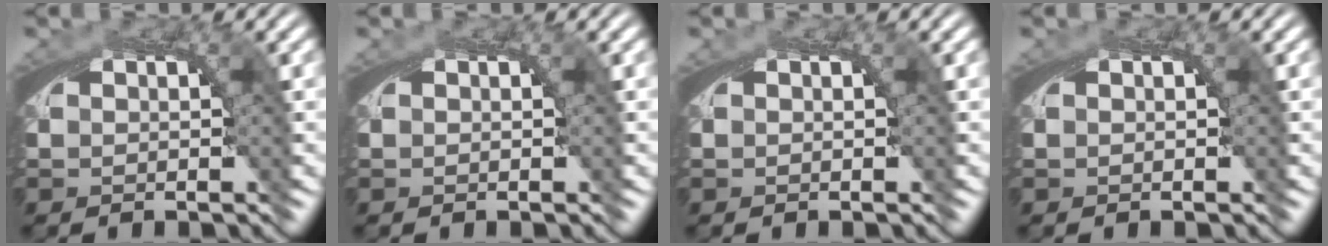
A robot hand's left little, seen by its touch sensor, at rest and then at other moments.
{"total": 0.0}
{"total": 0.0}
{"total": 0.0}